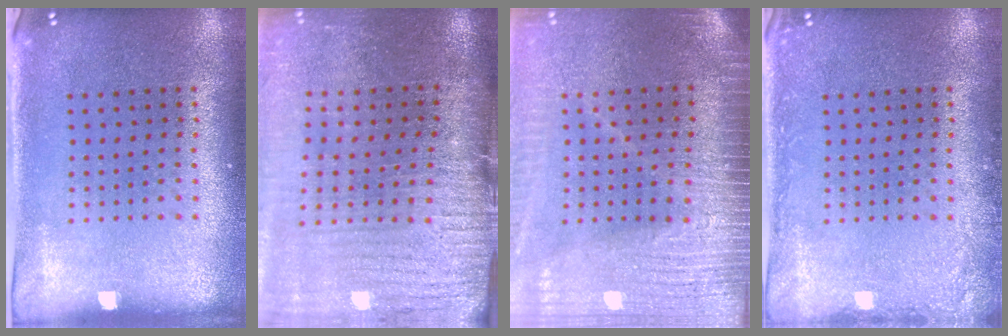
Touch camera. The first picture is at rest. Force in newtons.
{"total": 3.7, "press": 3.2, "slide": 1.9}
{"total": 3.7, "press": 3.1, "slide": 1.9}
{"total": 1.4, "press": 1.4, "slide": 0.2}